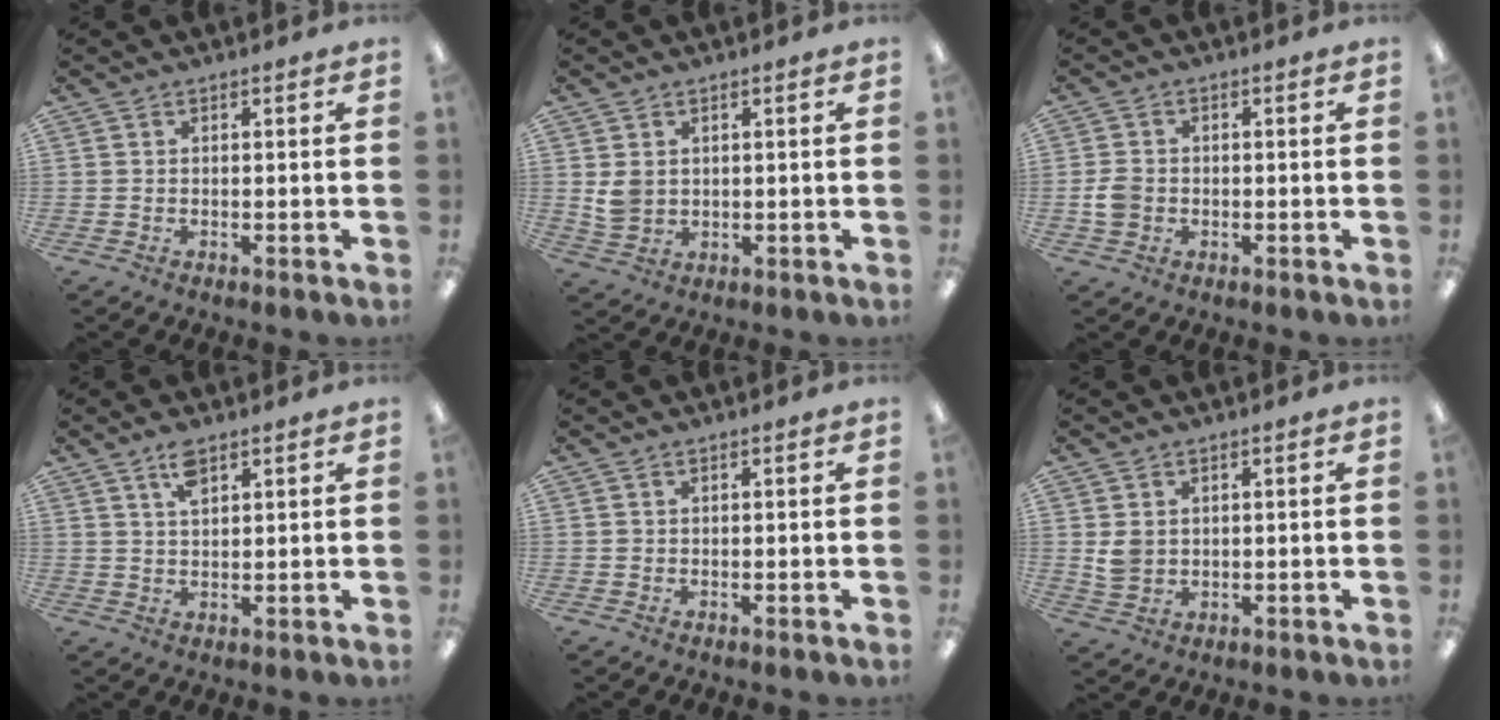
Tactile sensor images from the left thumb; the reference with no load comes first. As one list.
[{"total": 4.2, "force": [1.3, 3.3, 2.2], "torque": [-0.036, 0.001, 0.027]}, {"total": 3.9, "force": [-0.6, 3.2, 2.0], "torque": [-0.026, 0.004, -0.011]}, {"total": 4.9, "force": [3.2, 2.0, 3.2], "torque": [-0.064, -0.001, 0.055]}, {"total": 0.6, "force": [0.2, 0.5, 0.2], "torque": [-0.005, 0.003, 0.003]}, {"total": 3.7, "force": [1.2, 2.9, 1.9], "torque": [-0.030, 0.000, 0.023]}]